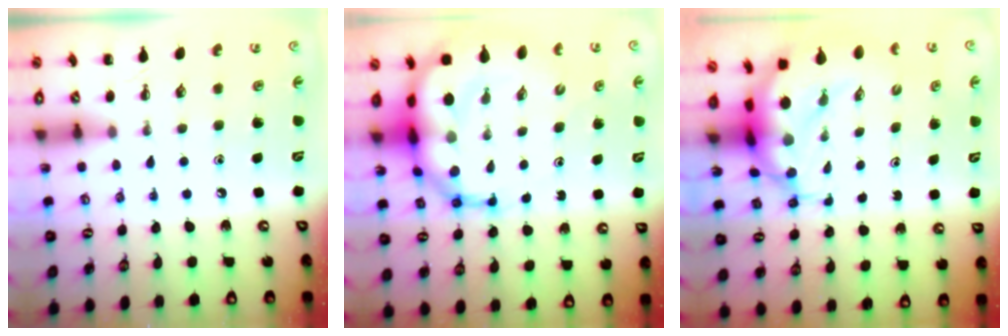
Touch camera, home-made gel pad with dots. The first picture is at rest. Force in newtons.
{"total": 15.9, "press": 15.3, "slide": 4.4}
{"total": 8.6, "press": 8.3, "slide": 2.3}